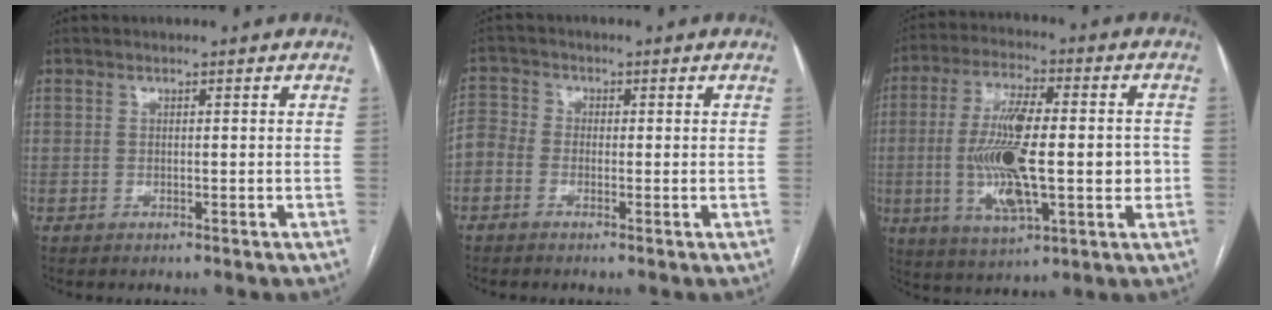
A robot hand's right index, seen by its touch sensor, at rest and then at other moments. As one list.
[{"total": 4.4, "force": [-1.3, 3.6, 2.1], "torque": [-0.061, 0.017, -0.033]}, {"total": 16.3, "force": [-1.7, 4.9, 15.4], "torque": [-0.290, 0.011, -0.021]}]